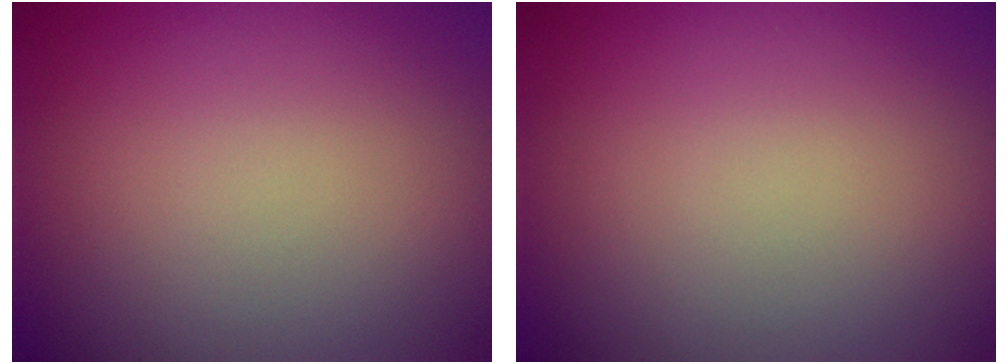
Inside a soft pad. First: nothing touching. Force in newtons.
{"total": 0.0}